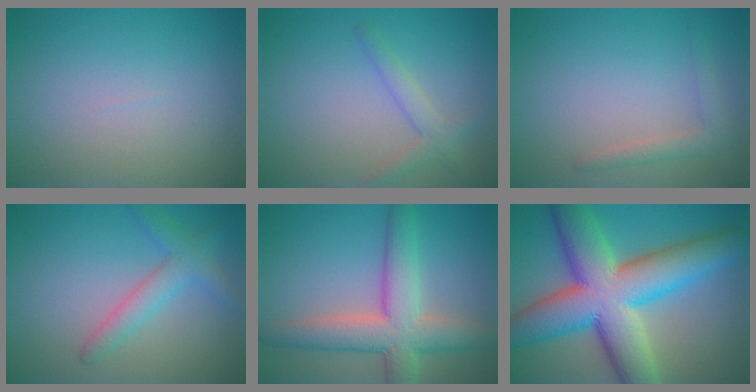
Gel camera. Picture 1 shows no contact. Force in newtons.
{"total": 2.0, "press": 2.0, "slide": 0.1}
{"total": 1.8, "press": 1.8, "slide": 0.2}
{"total": 3.2, "press": 3.2, "slide": 0.1}
{"total": 7.1, "press": 7.1, "slide": 0.3}
{"total": 14.0, "press": 14.0, "slide": 0.5}